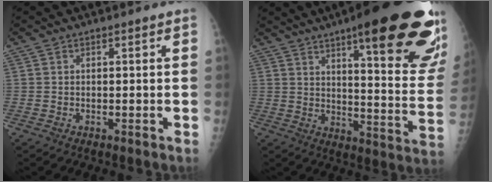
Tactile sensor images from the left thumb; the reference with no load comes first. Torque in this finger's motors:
{"motor_torque": [4.41, 0.60, 2.42, -0.34, 0.50]}